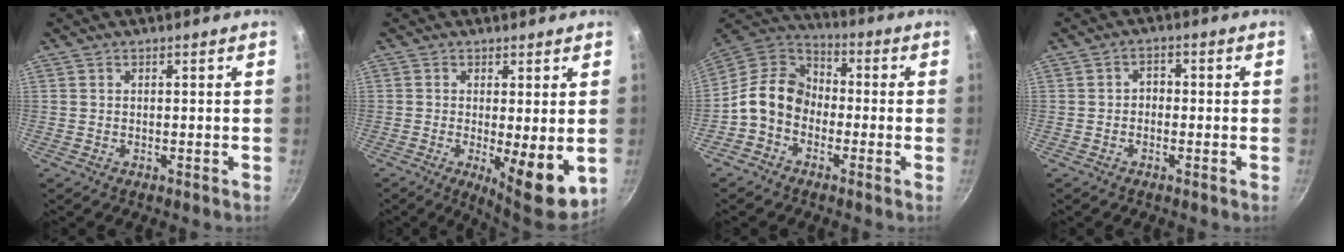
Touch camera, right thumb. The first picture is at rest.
{"total": 9.4, "force": [-1.1, 2.7, 9.0], "torque": [-0.116, -0.016, -0.005]}
{"total": 11.7, "force": [-2.6, 9.2, 6.7], "torque": [-0.085, 0.044, -0.074]}
{"total": 2.1, "force": [-0.6, 1.6, 1.2], "torque": [-0.008, 0.011, -0.014]}